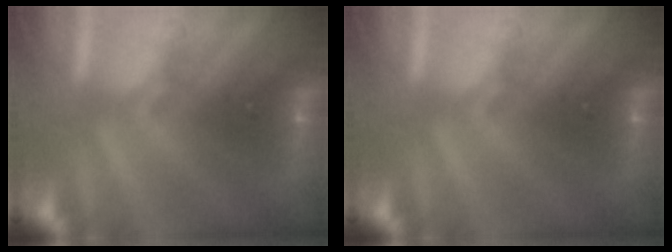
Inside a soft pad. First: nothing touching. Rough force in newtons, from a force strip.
{"total": 0.0}